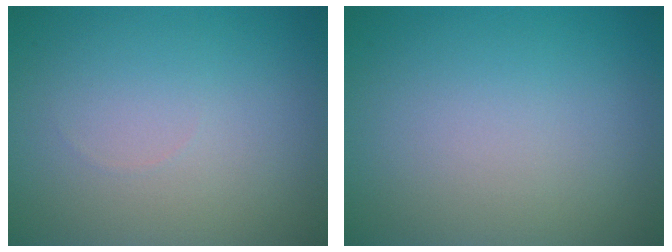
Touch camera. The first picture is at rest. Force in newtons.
{"total": 0.0}